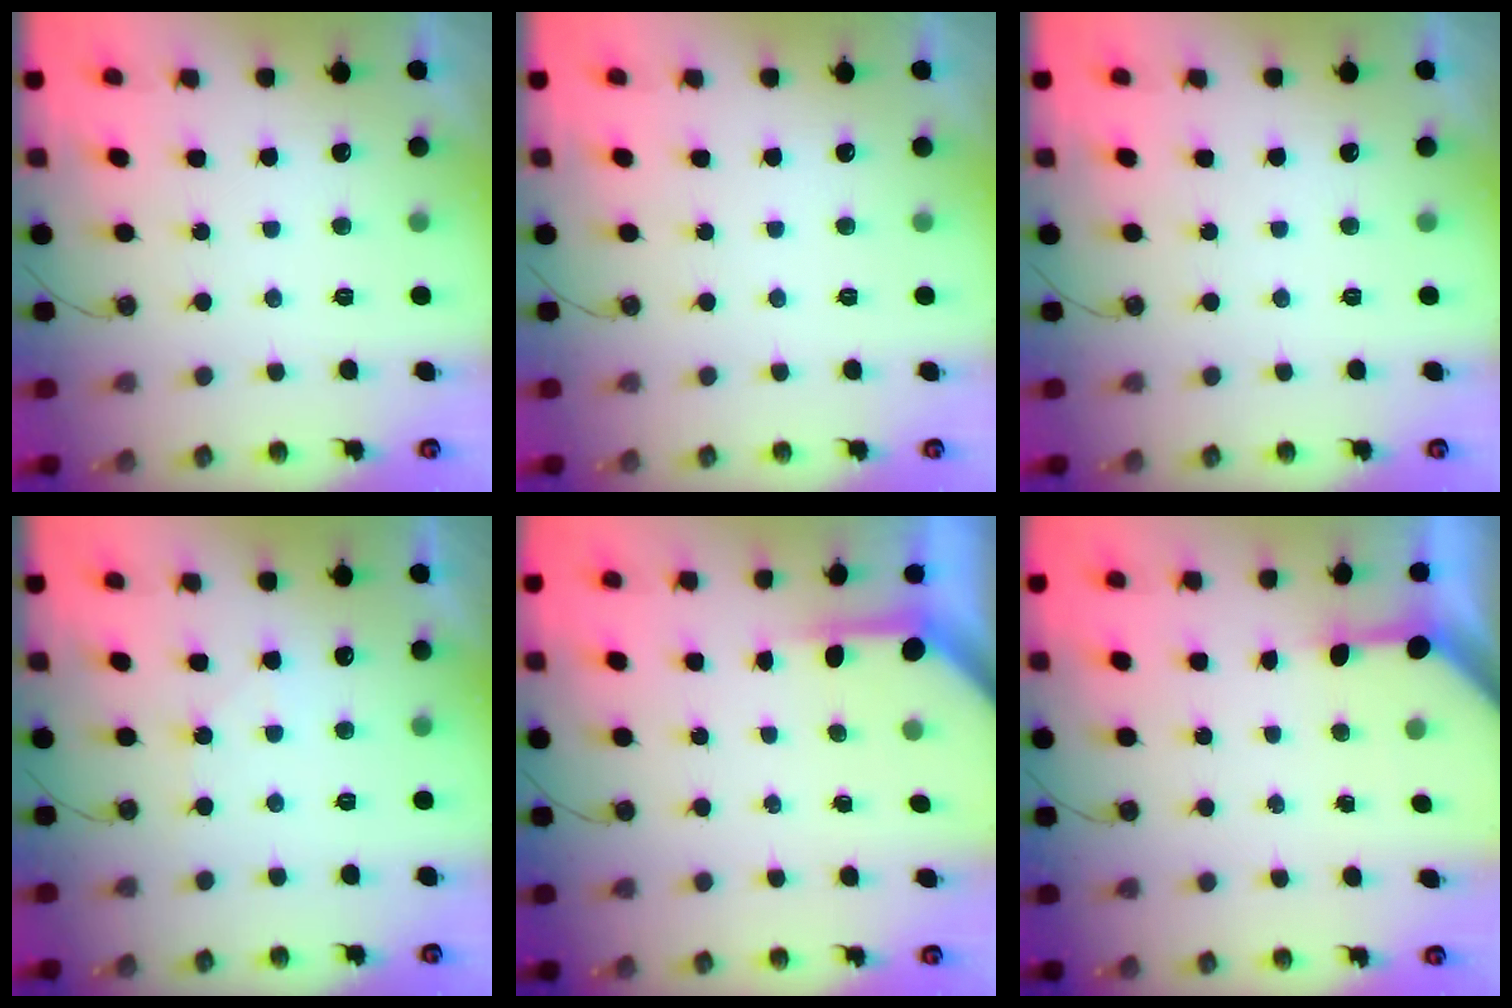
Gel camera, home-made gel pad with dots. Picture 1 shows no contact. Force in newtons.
{"total": 0.5, "press": 0.4, "slide": 0.4}
{"total": 0.0}
{"total": 4.0, "press": 4.0, "slide": 0.5}
{"total": 3.9, "press": 3.9, "slide": 0.3}
{"total": 3.4, "press": 3.4, "slide": 0.3}